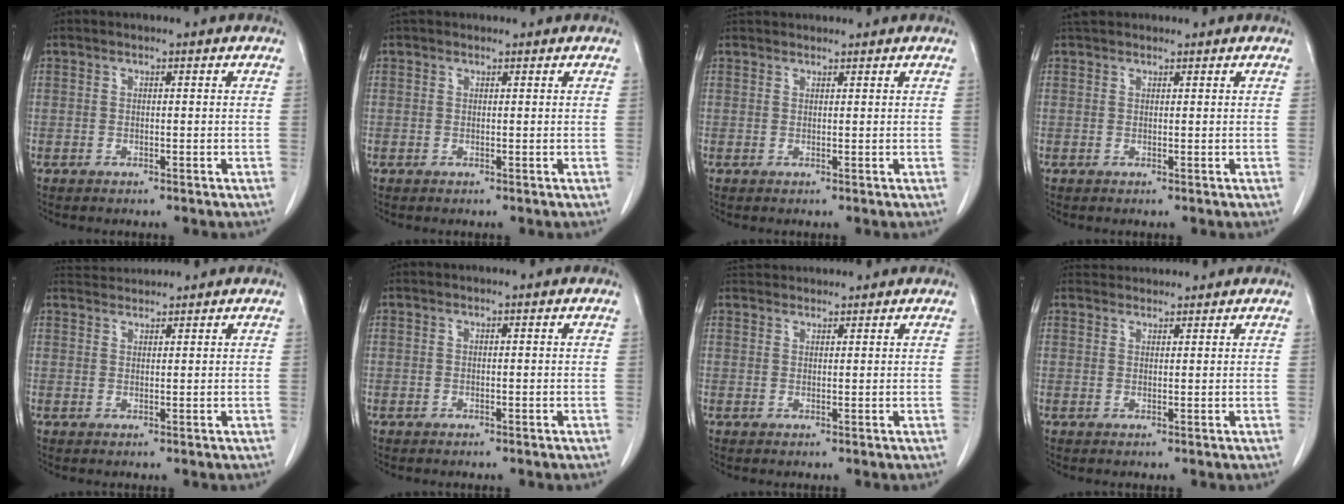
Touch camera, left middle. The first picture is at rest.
{"total": 1.7, "force": [1.5, 0.8, 0.2], "torque": [-0.005, 0.023, 0.024]}
{"total": 3.0, "force": [2.8, 0.8, 0.4], "torque": [-0.003, 0.031, 0.047]}
{"total": 2.6, "force": [2.3, 1.0, 0.5], "torque": [-0.009, 0.024, 0.038]}
{"total": 2.7, "force": [2.6, -0.3, -0.4], "torque": [-0.005, 0.013, 0.055]}
{"total": 0.0}
{"total": 3.7, "force": [3.7, 0.7, 0.2], "torque": [-0.007, 0.030, 0.065]}
{"total": 3.3, "force": [3.3, 0.5, 0.0], "torque": [-0.005, 0.027, 0.059]}